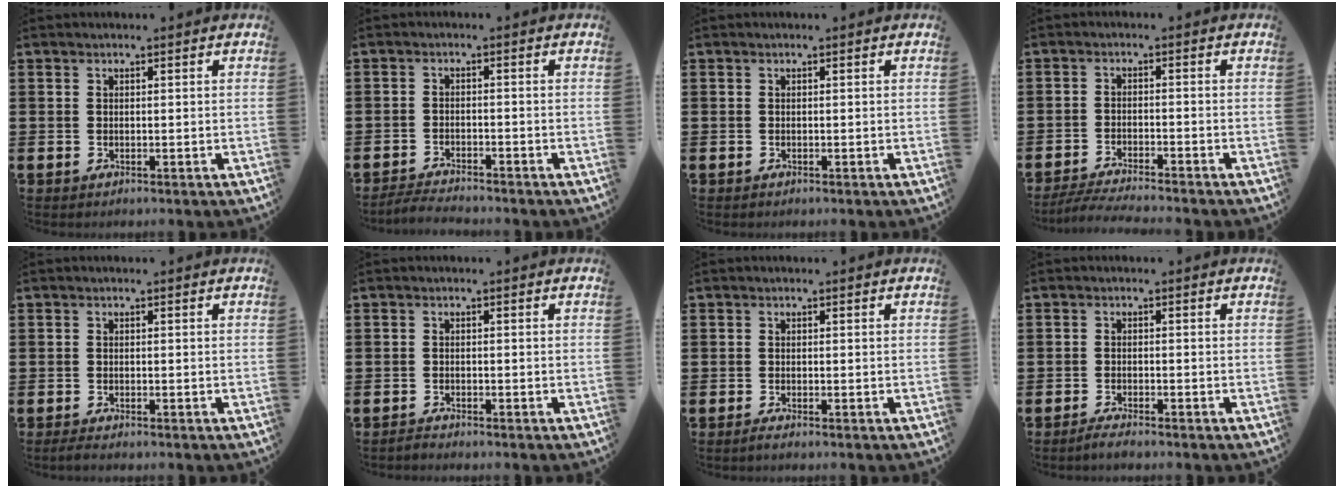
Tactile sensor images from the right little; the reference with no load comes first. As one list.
[{"total": 2.2, "force": [-2.2, -0.1, 0.2], "torque": [-0.006, 0.003, -0.045]}, {"total": 0.0}, {"total": 3.1, "force": [-2.9, -0.2, 1.0], "torque": [-0.015, -0.001, -0.057]}, {"total": 0.8, "force": [-0.7, 0.1, 0.5], "torque": [-0.010, -0.002, -0.013]}, {"total": 0.9, "force": [-0.9, 0.1, 0.0], "torque": [-0.005, -0.003, -0.017]}, {"total": 0.7, "force": [-0.4, 0.1, 0.6], "torque": [-0.002, -0.006, -0.009]}, {"total": 1.4, "force": [-1.2, 0.0, 0.7], "torque": [-0.012, -0.001, -0.023]}]